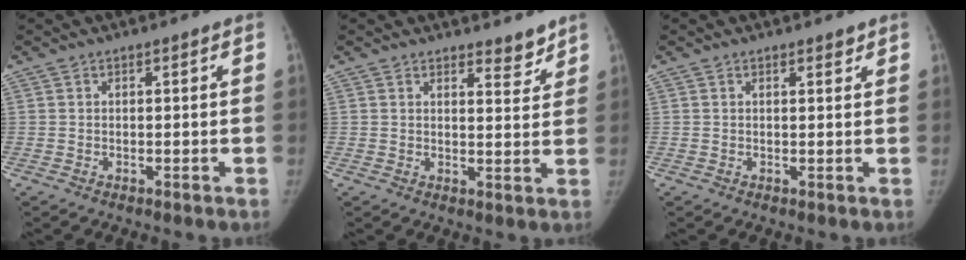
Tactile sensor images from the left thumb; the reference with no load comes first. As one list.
[{"total": 3.6, "force": [3.2, 1.3, 1.3], "torque": [0.001, -0.026, 0.045]}, {"total": 1.1, "force": [0.9, 0.4, 0.5], "torque": [-0.004, -0.007, 0.013]}]